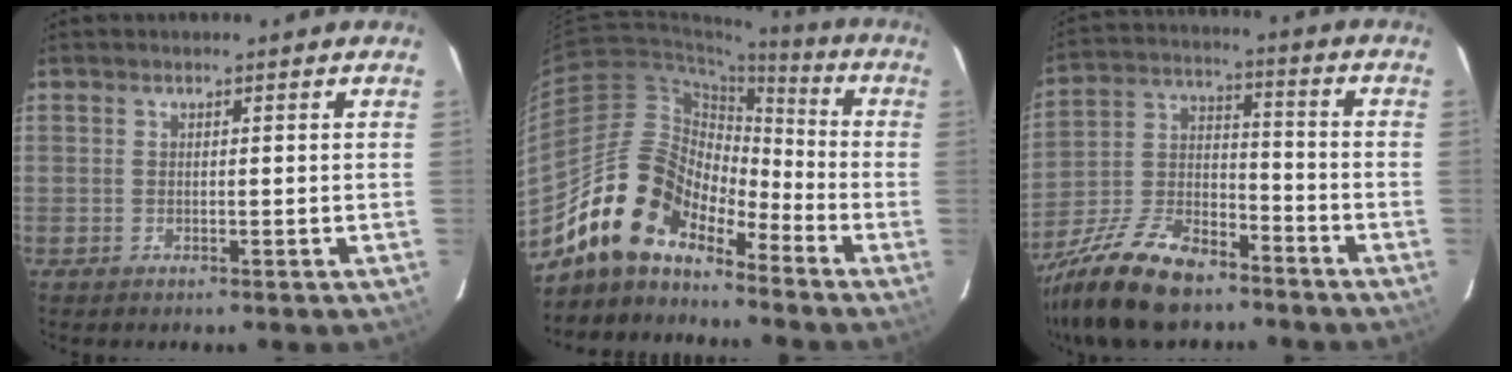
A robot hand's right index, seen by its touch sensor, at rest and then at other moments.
{"total": 13.5, "force": [-11.1, 5.7, 5.1], "torque": [-0.091, 0.026, -0.218]}
{"total": 19.4, "force": [-14.0, 8.2, 10.7], "torque": [-0.237, -0.009, -0.250]}